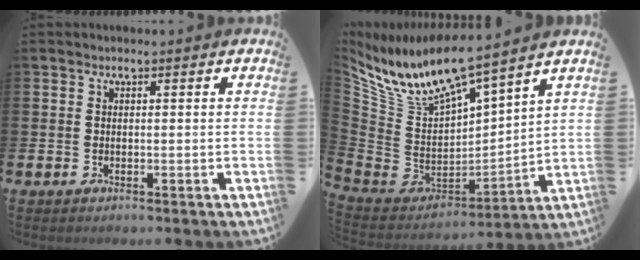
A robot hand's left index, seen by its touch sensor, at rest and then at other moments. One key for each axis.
{"total": 9.8, "fx": 8.9, "fy": 1.4, "fz": 4.0, "tx": -0.125, "ty": -0.071, "tz": 0.154}